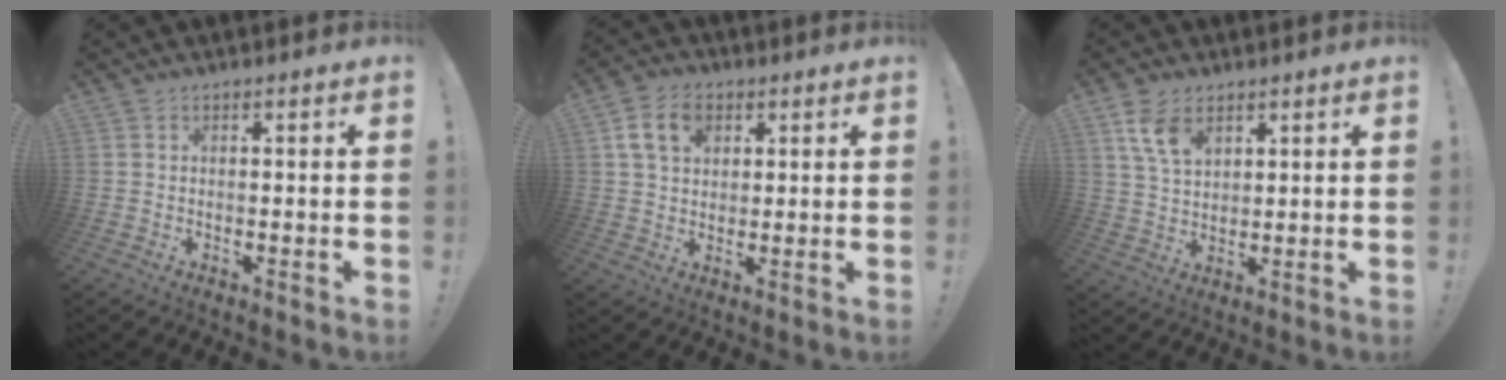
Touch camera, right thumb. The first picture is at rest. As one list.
[{"total": 9.2, "force": [3.7, 6.7, 5.2], "torque": [-0.081, 0.001, 0.072]}, {"total": 8.4, "force": [4.8, 4.8, 5.0], "torque": [-0.083, -0.019, 0.093]}]